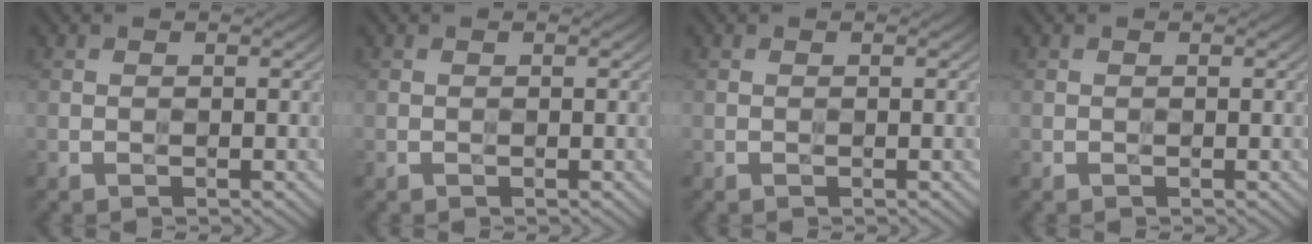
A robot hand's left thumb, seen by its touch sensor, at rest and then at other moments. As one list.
[{"total": 0.0}, {"total": 0.0}, {"total": 0.0}]